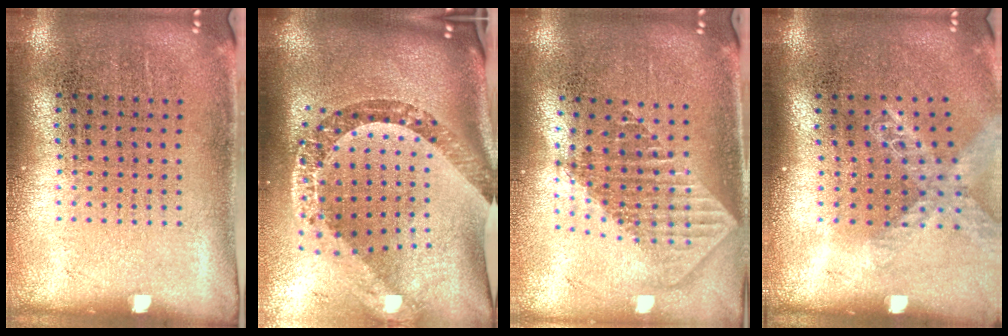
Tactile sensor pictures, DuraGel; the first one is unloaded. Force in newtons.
{"total": 3.6, "press": 2.5, "slide": 2.6}
{"total": 2.0, "press": 1.6, "slide": 1.2}
{"total": 1.5, "press": 1.2, "slide": 0.8}